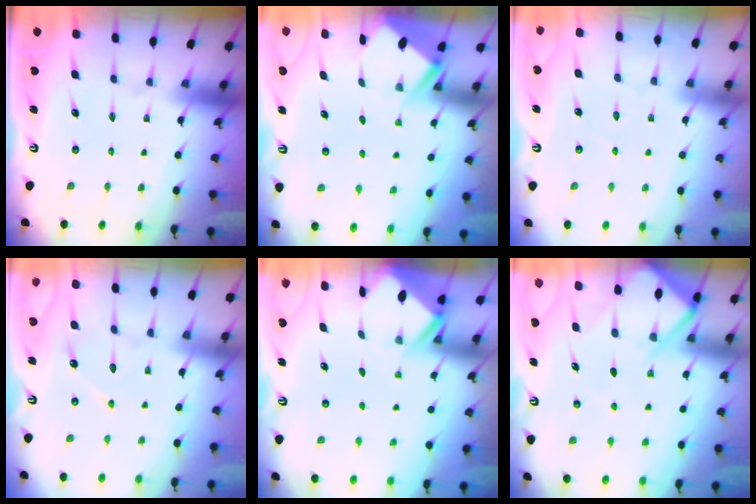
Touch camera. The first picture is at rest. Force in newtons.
{"total": 2.8, "press": 2.8, "slide": 0.4}
{"total": 2.4, "press": 2.4, "slide": 0.3}
{"total": 6.6, "press": 6.6, "slide": 0.7}
{"total": 2.4, "press": 2.4, "slide": 0.1}
{"total": 9.0, "press": 9.0, "slide": 0.9}